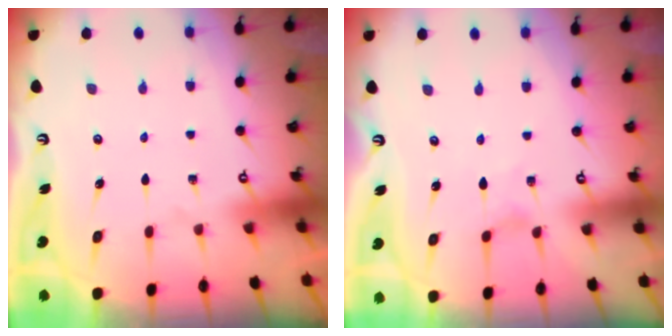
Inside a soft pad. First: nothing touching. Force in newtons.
{"total": 0.0}